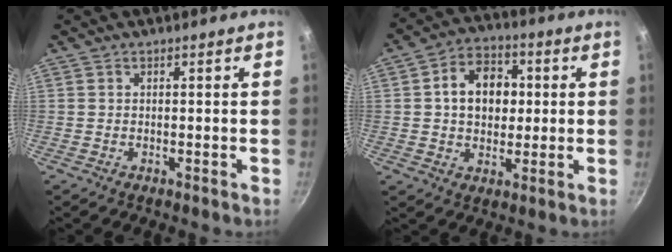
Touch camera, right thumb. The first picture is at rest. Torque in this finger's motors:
{"motor_torque": [0.62, 2.35, 1.05, -0.47, 0.12]}